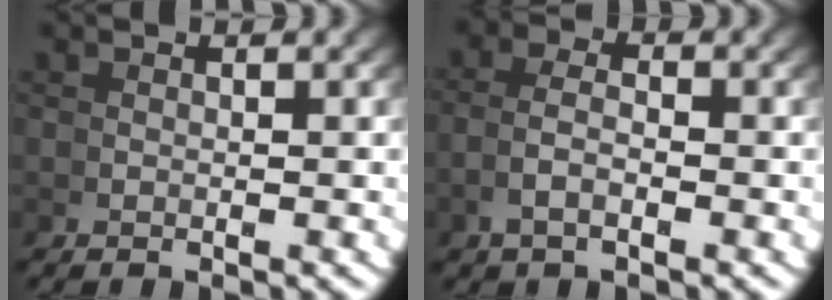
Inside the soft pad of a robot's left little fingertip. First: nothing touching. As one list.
[{"total": 2.1, "force": [-0.6, 0.8, 1.8], "torque": [-0.043, -0.011, -0.005]}]